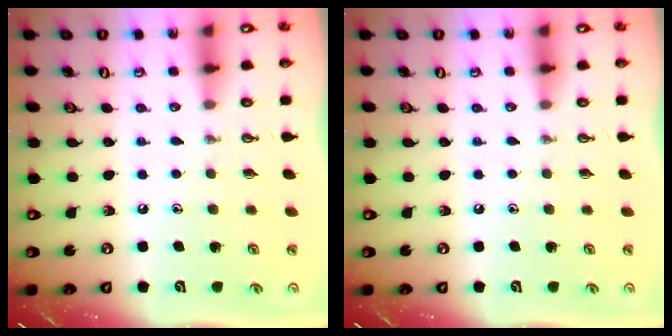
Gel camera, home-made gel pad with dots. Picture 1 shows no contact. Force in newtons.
{"total": 0.0}